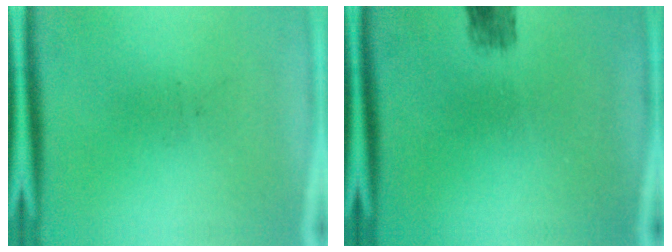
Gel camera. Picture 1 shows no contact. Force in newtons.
{"total": 2.9}